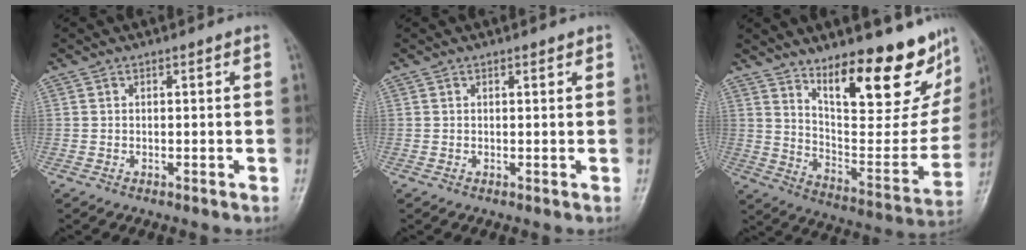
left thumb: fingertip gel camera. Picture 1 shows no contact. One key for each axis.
{"total": 0.8, "fx": 0.5, "fy": 0.3, "fz": 0.5, "tx": -0.007, "ty": -0.002, "tz": 0.006}
{"total": 24.1, "fx": 16.2, "fy": 8.4, "fz": 15.8, "tx": -0.170, "ty": -0.102, "tz": 0.252}